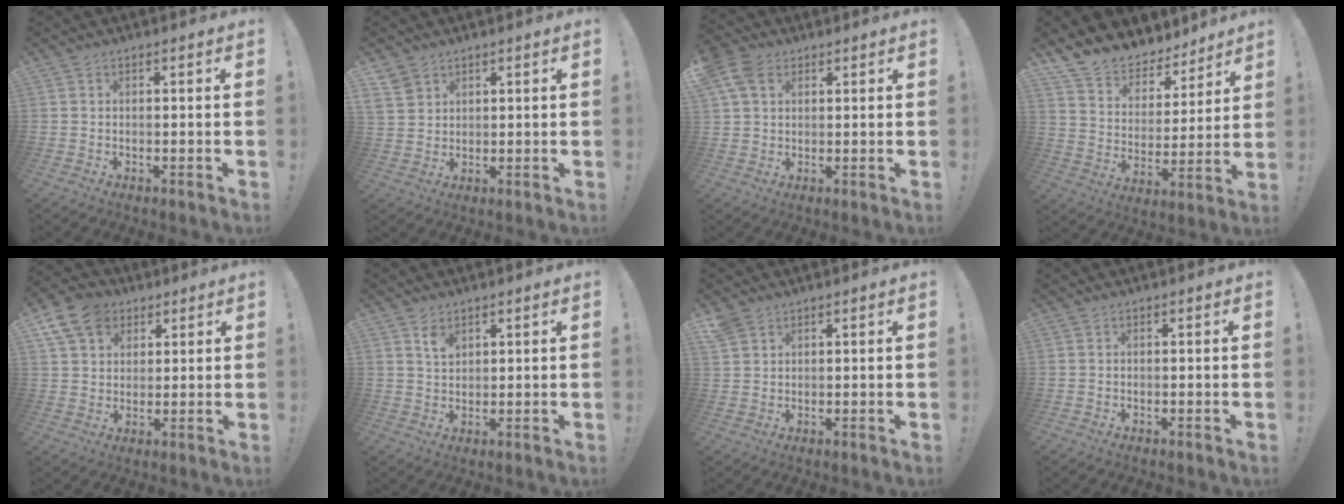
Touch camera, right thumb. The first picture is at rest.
{"total": 4.4, "force": [3.2, 2.8, 1.1], "torque": [-0.020, -0.016, 0.062]}
{"total": 8.9, "force": [3.9, 6.0, 5.2], "torque": [-0.105, 0.001, 0.080]}
{"total": 11.2, "force": [9.8, 5.3, 1.6], "torque": [-0.049, -0.088, 0.183]}
{"total": 11.8, "force": [5.7, 9.0, 5.0], "torque": [-0.084, -0.023, 0.115]}
{"total": 4.0, "force": [2.7, 2.2, 2.1], "torque": [-0.029, -0.017, 0.046]}
{"total": 3.5, "force": [2.7, 1.8, 1.3], "torque": [-0.030, -0.010, 0.053]}
{"total": 0.0}